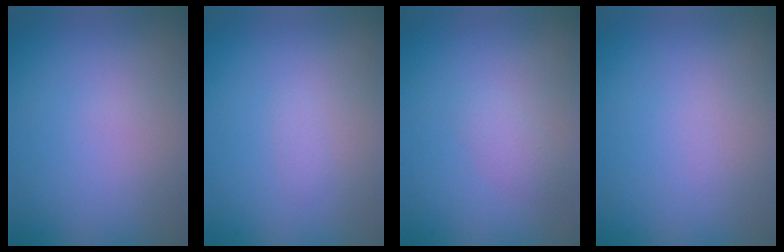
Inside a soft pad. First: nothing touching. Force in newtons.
{"total": 0.5, "press": 0.5, "slide": 0.0}
{"total": 1.2, "press": 1.2, "slide": 0.0}
{"total": 0.0}